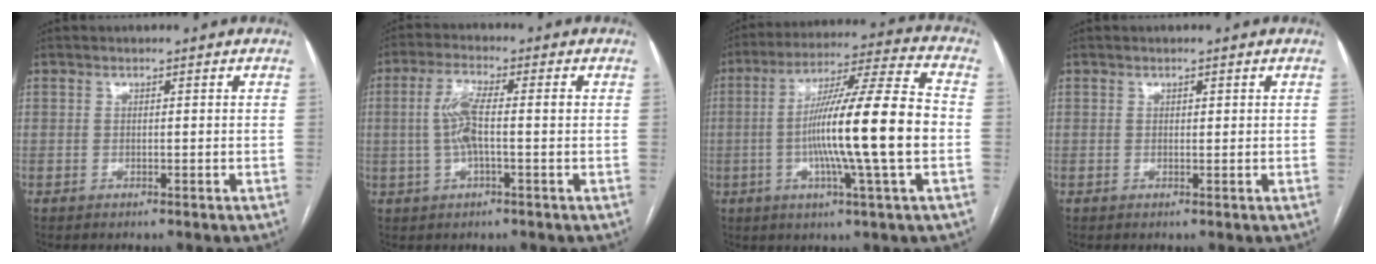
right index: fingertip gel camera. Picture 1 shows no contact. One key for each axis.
{"total": 6.0, "fx": 0.2, "fy": 1.2, "fz": 5.9, "tx": -0.126, "ty": 0.015, "tz": 0.002}
{"total": 17.8, "fx": -2.2, "fy": -0.5, "fz": 17.6, "tx": -0.297, "ty": 0.003, "tz": -0.044}
{"total": 0.6, "fx": 0.3, "fy": 0.3, "fz": 0.3, "tx": -0.003, "ty": -0.001, "tz": 0.004}